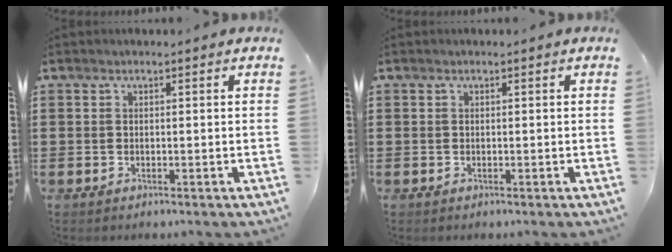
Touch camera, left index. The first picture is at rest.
{"total": 0.0}